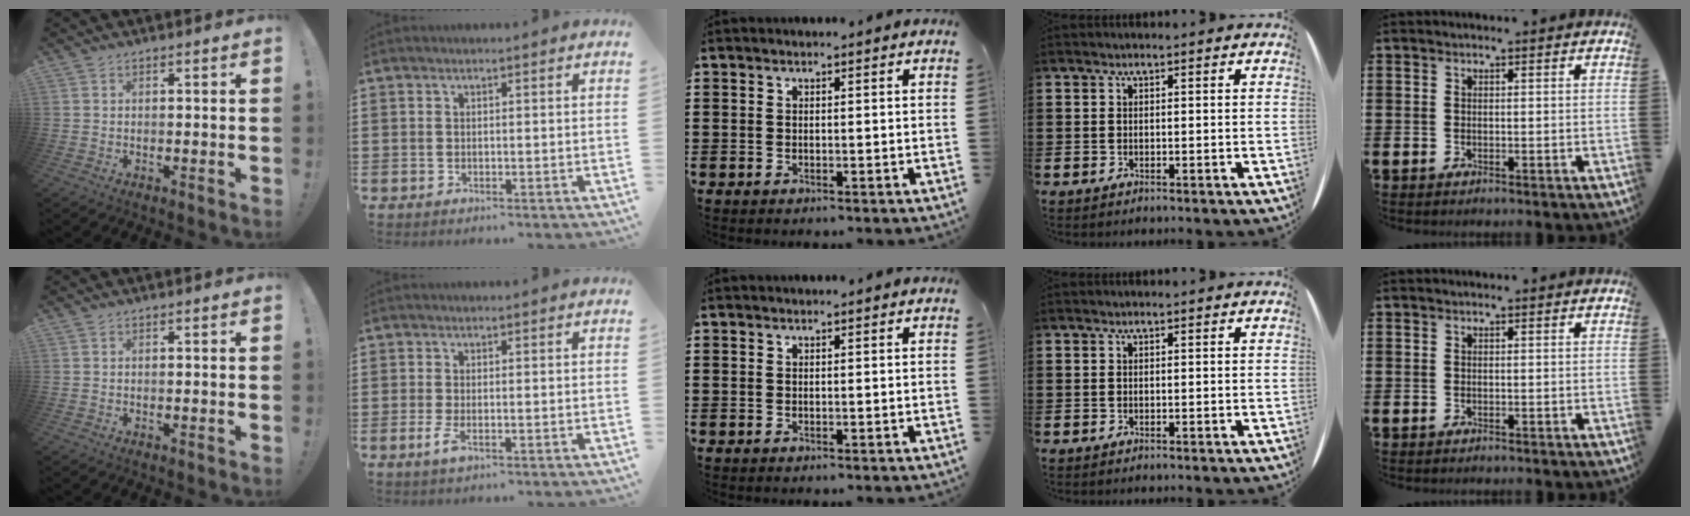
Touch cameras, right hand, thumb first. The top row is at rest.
{"index": {"total": 2.3, "force": [-0.9, 0.6, 2.0], "torque": [-0.055, -0.013, -0.021]}}